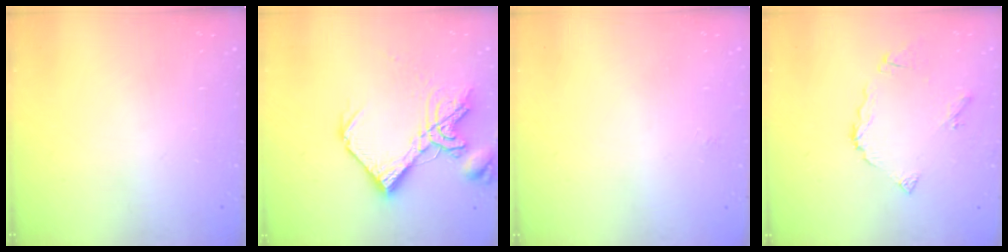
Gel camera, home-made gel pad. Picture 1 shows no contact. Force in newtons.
{"total": 15.5, "press": 15.4, "slide": 1.5}
{"total": 2.3, "press": 2.3, "slide": 0.3}
{"total": 7.6, "press": 7.6, "slide": 0.8}